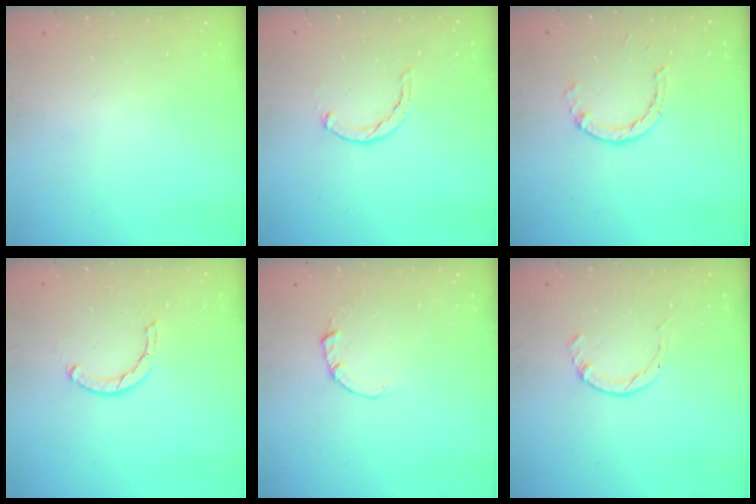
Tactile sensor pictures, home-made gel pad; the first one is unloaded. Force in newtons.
{"total": 1.1, "press": 1.1, "slide": 0.2}
{"total": 1.4, "press": 1.4, "slide": 0.2}
{"total": 1.6, "press": 1.6, "slide": 0.1}
{"total": 2.0, "press": 2.0, "slide": 0.3}
{"total": 1.4, "press": 1.4, "slide": 0.2}